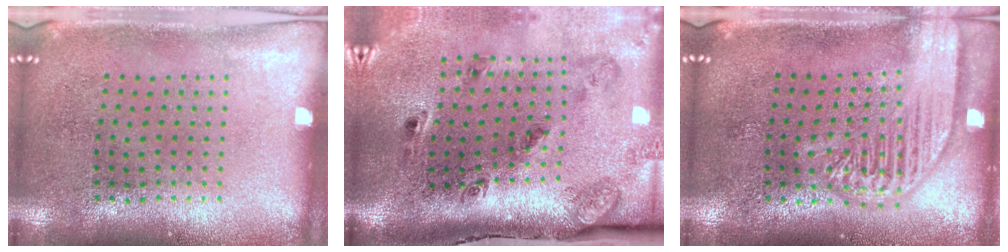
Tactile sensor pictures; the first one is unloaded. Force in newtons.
{"total": 2.9, "press": 1.8, "slide": 2.2}
{"total": 3.4, "press": 3.3, "slide": 0.3}